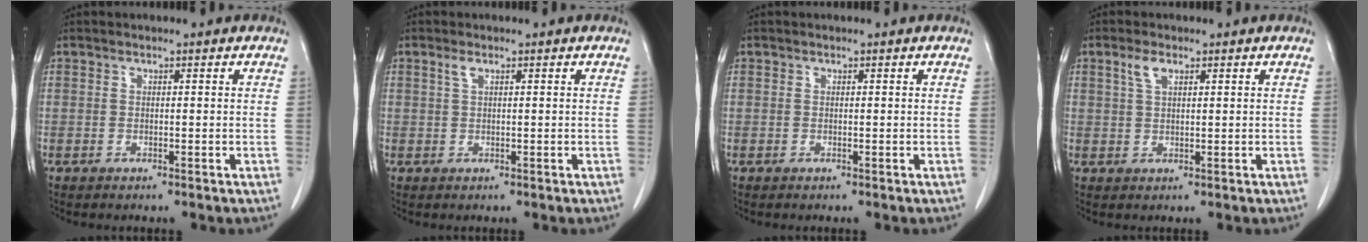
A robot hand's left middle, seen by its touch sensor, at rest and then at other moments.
{"total": 1.0, "force": [0.6, 0.3, 0.8], "torque": [-0.019, 0.006, 0.011]}
{"total": 0.0}
{"total": 2.4, "force": [1.3, 1.0, 1.7], "torque": [-0.040, 0.006, 0.030]}